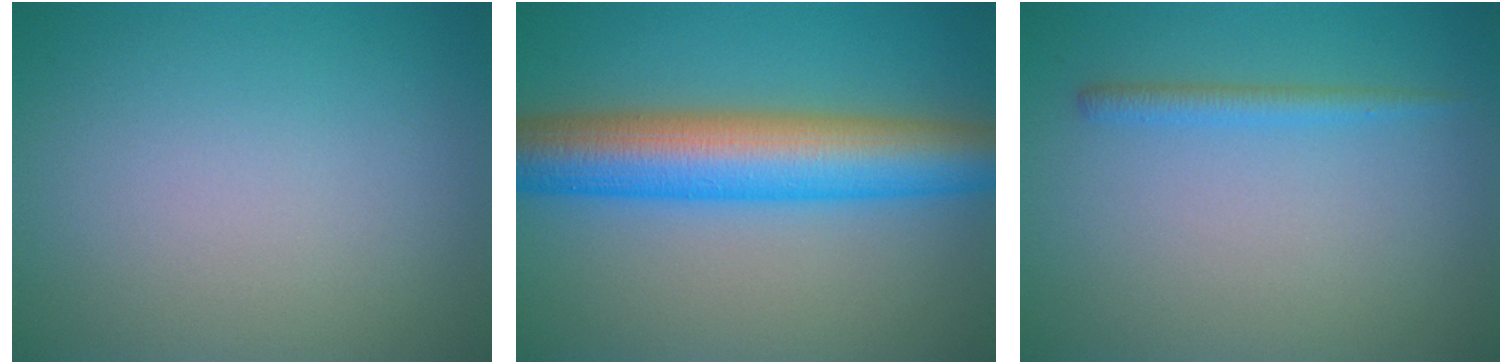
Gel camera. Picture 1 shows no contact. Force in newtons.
{"total": 9.7, "press": 9.7, "slide": 0.2}
{"total": 1.4, "press": 1.4, "slide": 0.1}